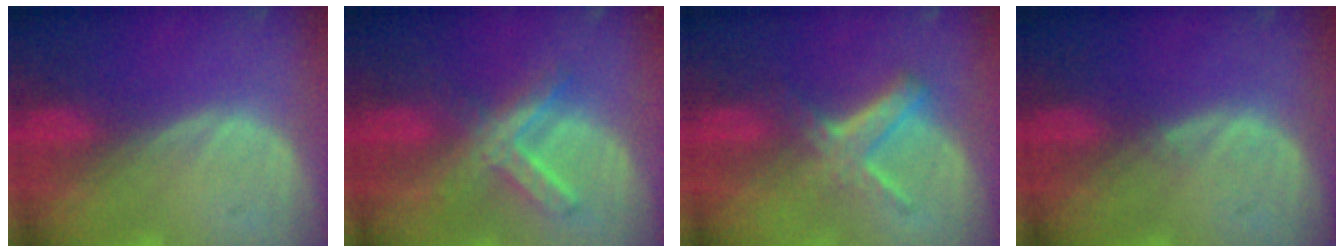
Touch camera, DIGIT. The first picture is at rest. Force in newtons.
{"total": 6.9, "press": 6.2, "slide": 3.1}
{"total": 6.0, "press": 5.2, "slide": 3.1}
{"total": 0.5, "press": 0.5, "slide": 0.1}